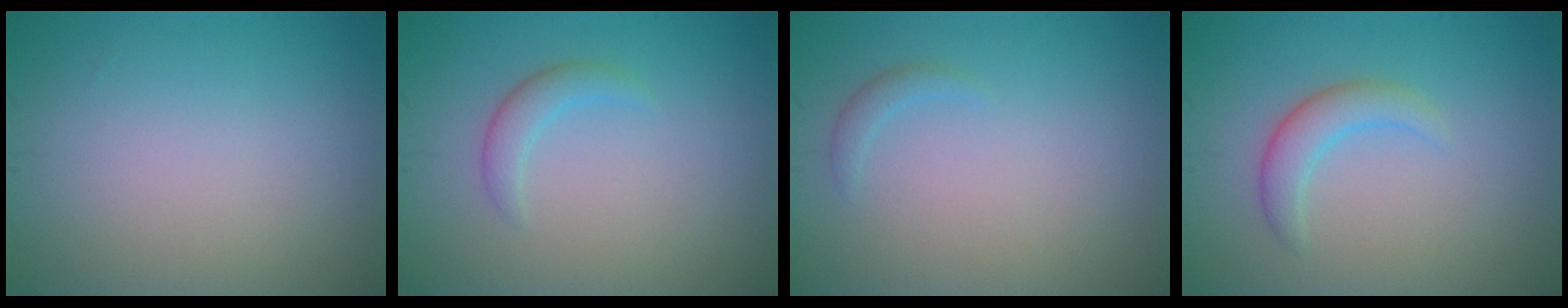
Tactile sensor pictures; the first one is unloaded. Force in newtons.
{"total": 1.7, "press": 1.7, "slide": 0.2}
{"total": 0.9, "press": 0.9, "slide": 0.0}
{"total": 2.5, "press": 2.5, "slide": 0.1}